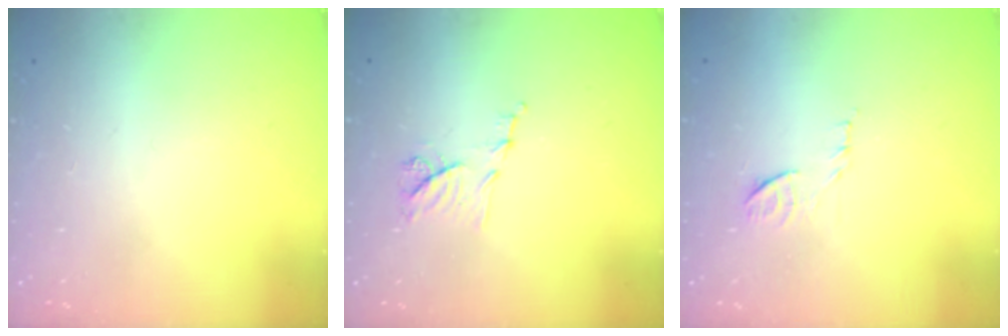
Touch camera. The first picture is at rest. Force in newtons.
{"total": 7.3, "press": 7.2, "slide": 0.9}
{"total": 7.8, "press": 7.7, "slide": 0.7}